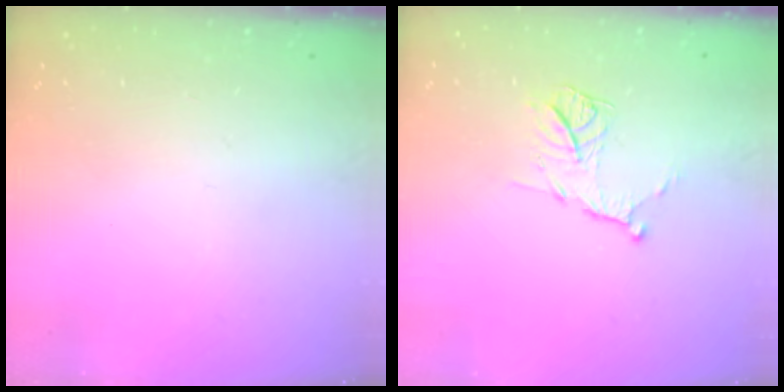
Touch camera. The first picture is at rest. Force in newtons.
{"total": 11.8, "press": 11.8, "slide": 0.8}